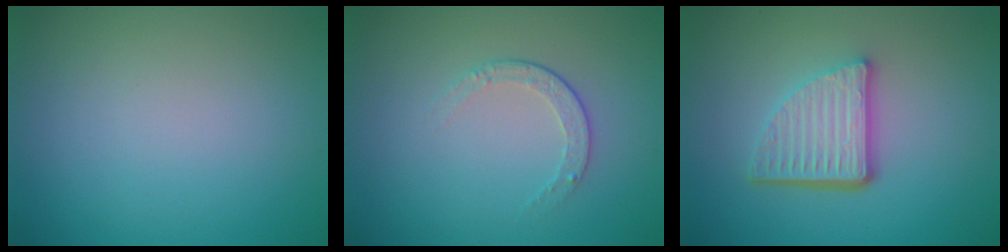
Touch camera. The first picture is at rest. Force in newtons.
{"total": 1.6, "press": 1.2, "slide": 1.1}
{"total": 5.1, "press": 3.6, "slide": 3.6}